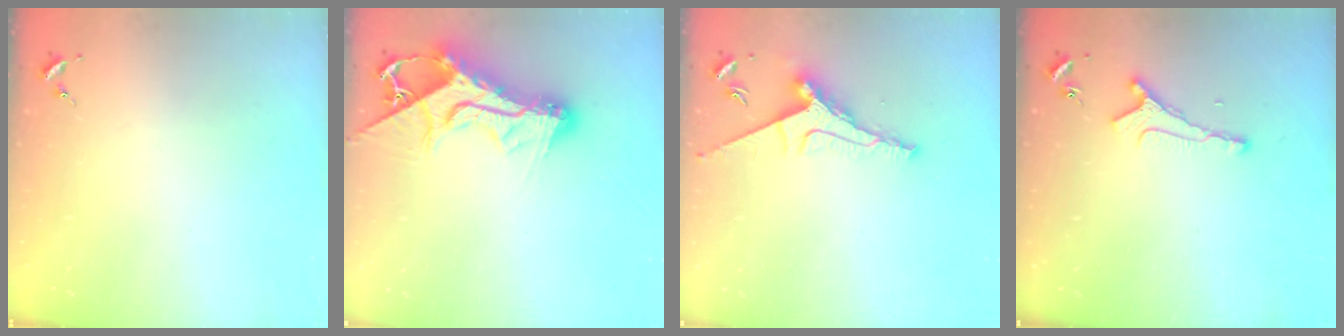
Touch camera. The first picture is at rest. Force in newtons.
{"total": 16.9, "press": 16.8, "slide": 1.7}
{"total": 9.9, "press": 9.9, "slide": 0.4}
{"total": 4.9, "press": 4.8, "slide": 0.8}